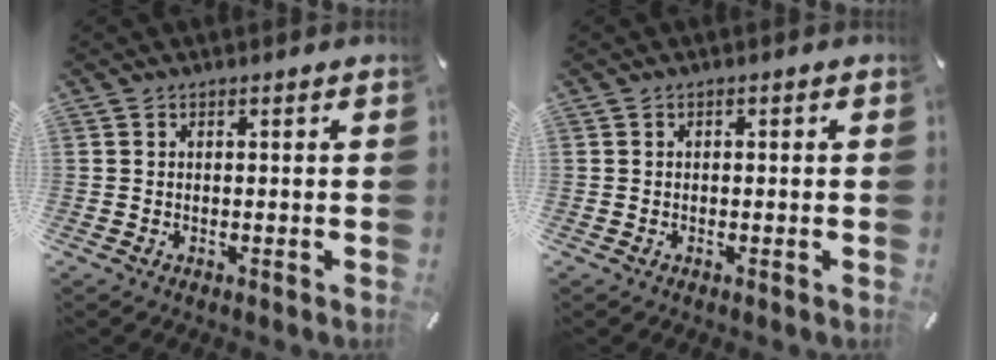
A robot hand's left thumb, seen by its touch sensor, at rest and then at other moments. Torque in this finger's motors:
{"motor_torque": [-0.18, -0.46, -0.05, 0.47, -0.11]}